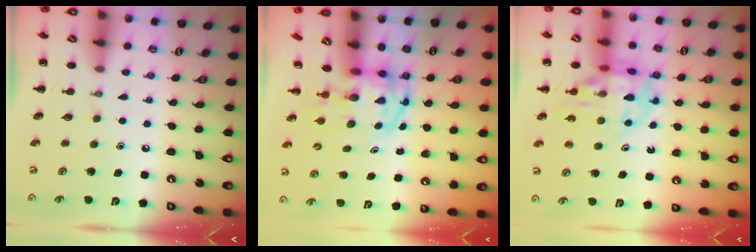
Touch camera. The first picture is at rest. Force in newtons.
{"total": 3.8, "press": 3.7, "slide": 0.7}
{"total": 14.7, "press": 14.4, "slide": 3.1}